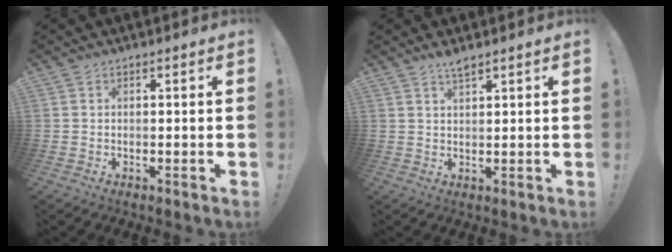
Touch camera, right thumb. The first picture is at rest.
{"total": 2.6, "force": [2.2, 0.2, 1.3], "torque": [-0.028, -0.009, 0.039]}